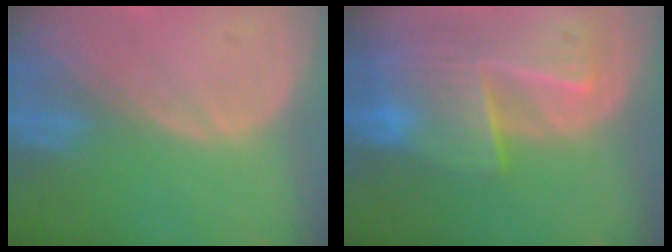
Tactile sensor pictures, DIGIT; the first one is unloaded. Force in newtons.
{"total": 8.9, "press": 8.1, "slide": 3.7}